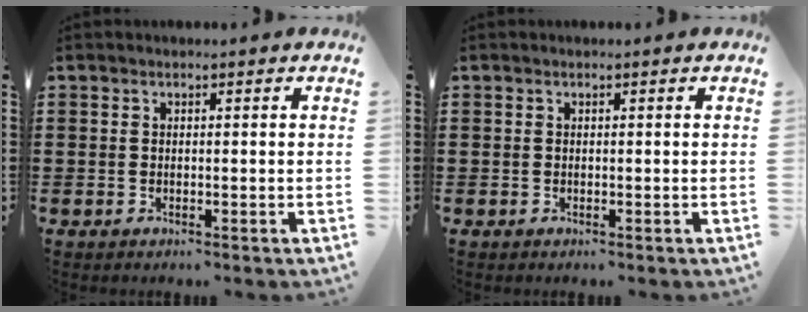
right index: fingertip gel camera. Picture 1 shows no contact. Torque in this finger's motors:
{"motor_torque": [1.65, 0.49, 0.00, 0.00]}